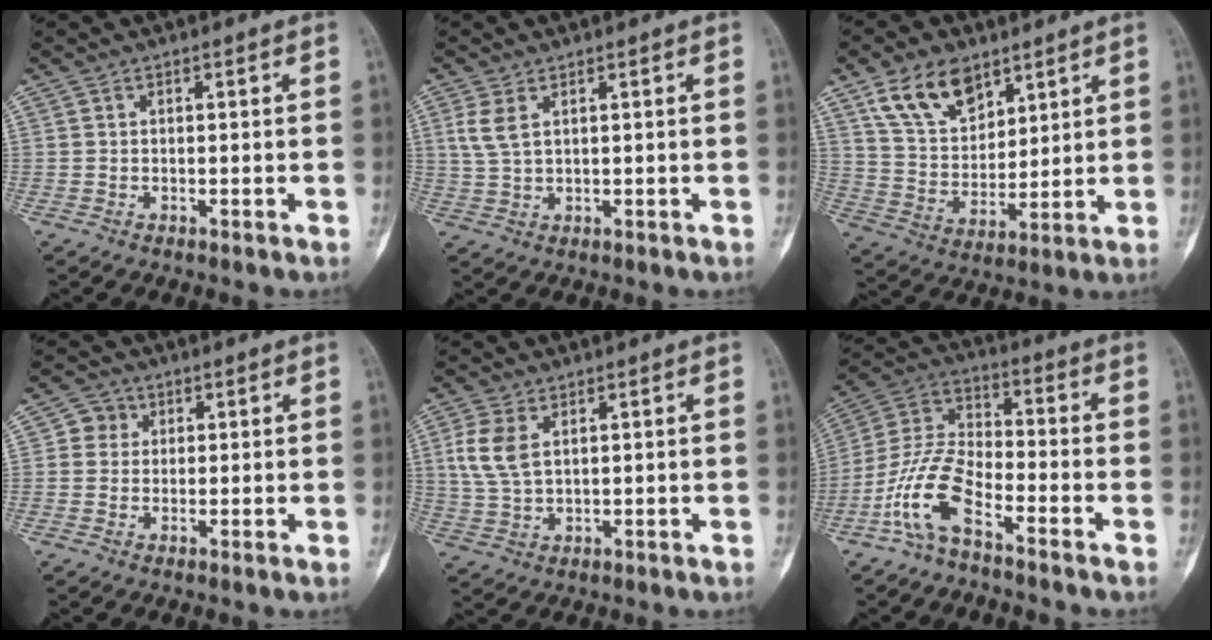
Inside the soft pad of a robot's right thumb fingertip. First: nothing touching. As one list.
[{"total": 3.9, "force": [1.6, 1.9, 3.1], "torque": [-0.076, 0.002, 0.041]}, {"total": 12.7, "force": [7.9, 7.4, 6.7], "torque": [-0.097, -0.035, 0.156]}, {"total": 3.4, "force": [0.8, 3.2, 0.7], "torque": [0.011, 0.003, 0.006]}, {"total": 6.7, "force": [2.1, 3.8, 5.1], "torque": [-0.116, -0.001, 0.048]}, {"total": 11.1, "force": [-6.4, 4.0, 8.2], "torque": [-0.184, 0.051, -0.135]}]